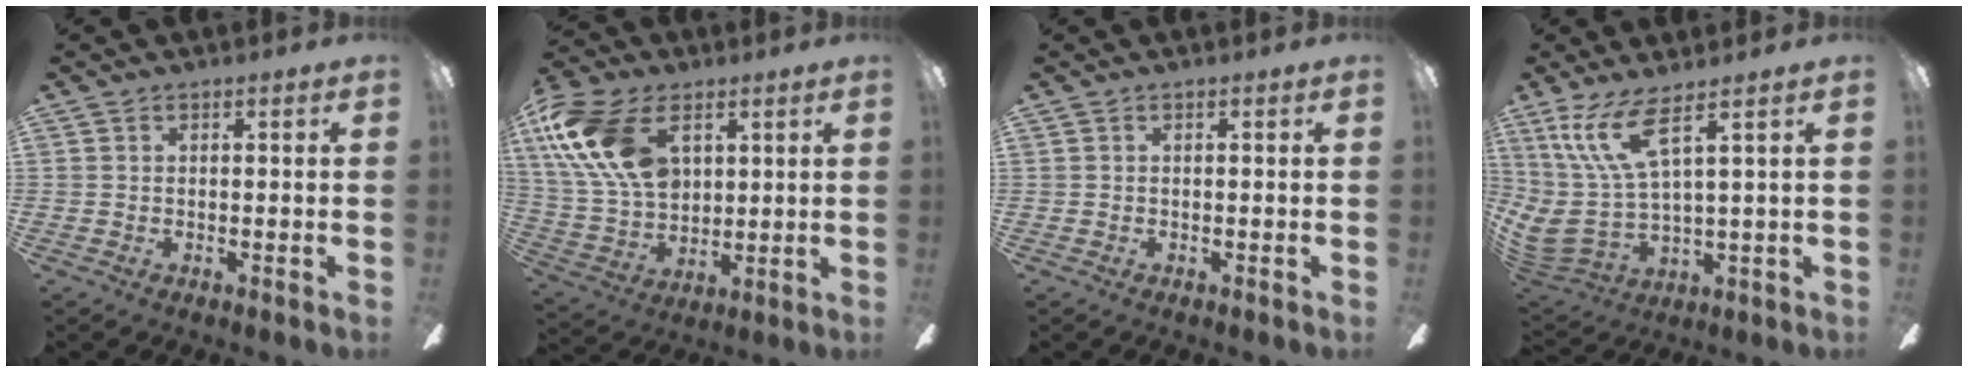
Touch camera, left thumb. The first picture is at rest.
{"total": 20.2, "force": [7.4, 12.9, 13.6], "torque": [-0.292, -0.005, 0.135]}
{"total": 0.0}
{"total": 16.4, "force": [8.4, 5.8, 12.8], "torque": [-0.295, -0.038, 0.145]}